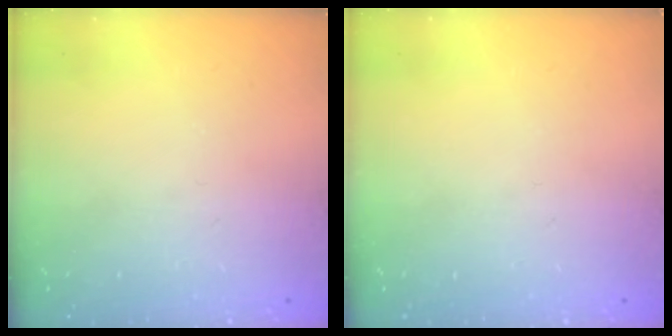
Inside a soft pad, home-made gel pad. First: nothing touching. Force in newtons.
{"total": 0.0}